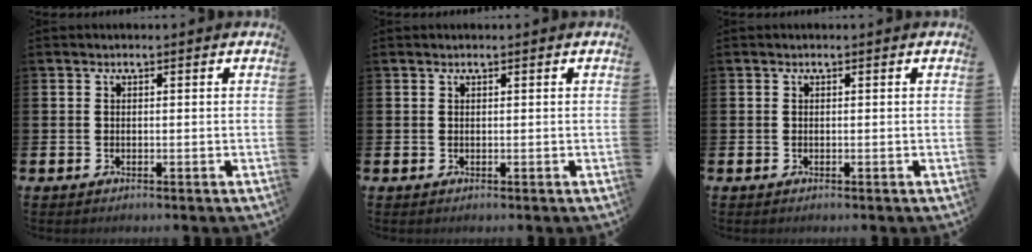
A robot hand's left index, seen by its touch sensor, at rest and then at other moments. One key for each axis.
{"total": 0.0}
{"total": 0.0}